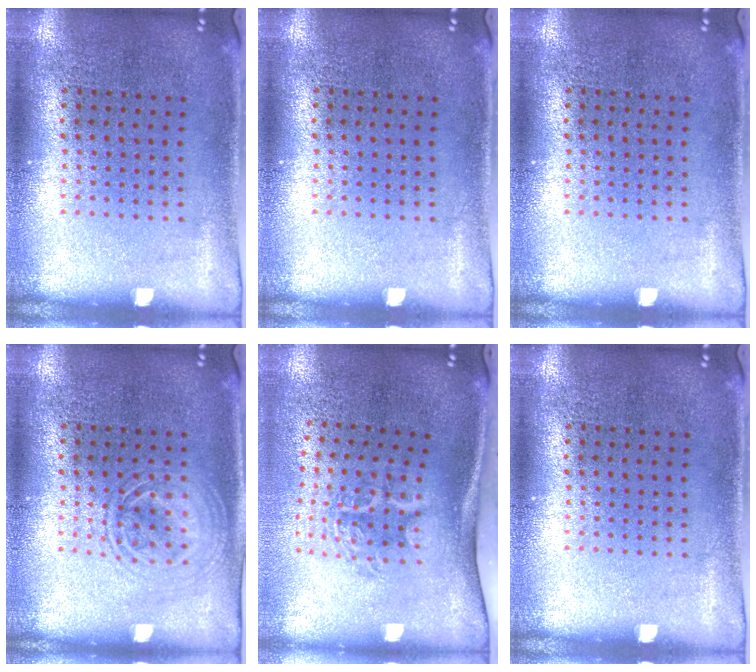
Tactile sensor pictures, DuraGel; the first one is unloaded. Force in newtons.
{"total": 0.0}
{"total": 0.0}
{"total": 1.3, "press": 1.3, "slide": 0.2}
{"total": 1.9, "press": 1.2, "slide": 1.4}
{"total": 0.0}